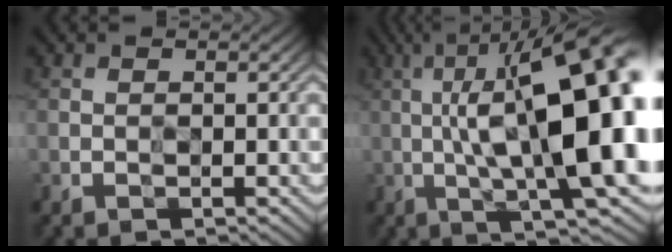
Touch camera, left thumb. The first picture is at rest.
{"total": 20.3, "force": [-0.3, 7.0, 19.1], "torque": [-0.267, 0.040, -0.015]}